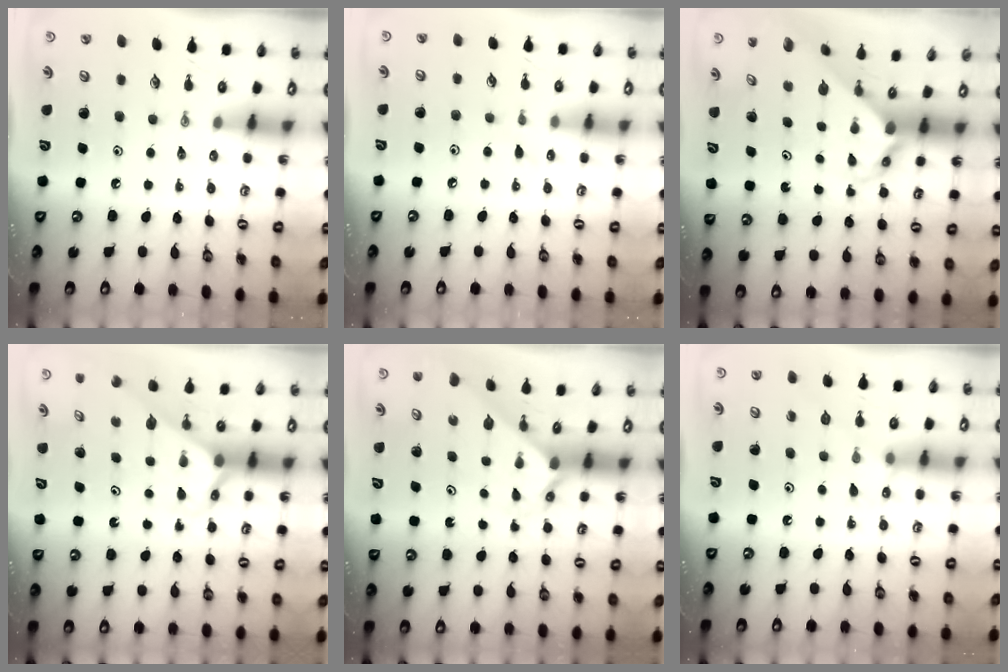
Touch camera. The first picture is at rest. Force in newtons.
{"total": 3.7, "press": 3.6, "slide": 0.5}
{"total": 3.5, "press": 3.5, "slide": 0.2}
{"total": 2.6, "press": 2.6, "slide": 0.1}
{"total": 2.1, "press": 2.1, "slide": 0.2}
{"total": 4.7, "press": 4.7, "slide": 0.6}